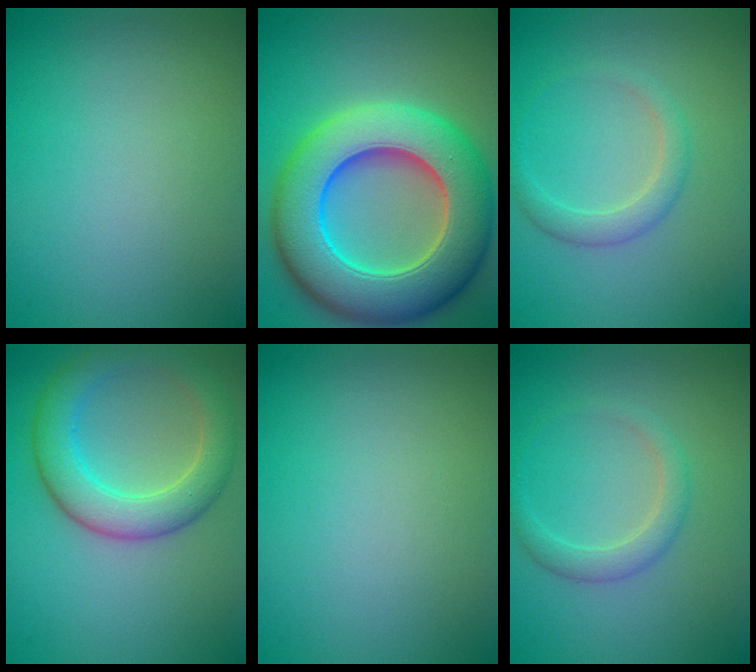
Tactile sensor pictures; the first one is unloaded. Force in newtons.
{"total": 13.3, "press": 13.1, "slide": 2.1}
{"total": 2.1, "press": 2.1, "slide": 0.1}
{"total": 5.6, "press": 5.6, "slide": 0.3}
{"total": 0.0}
{"total": 2.1, "press": 2.1, "slide": 0.1}